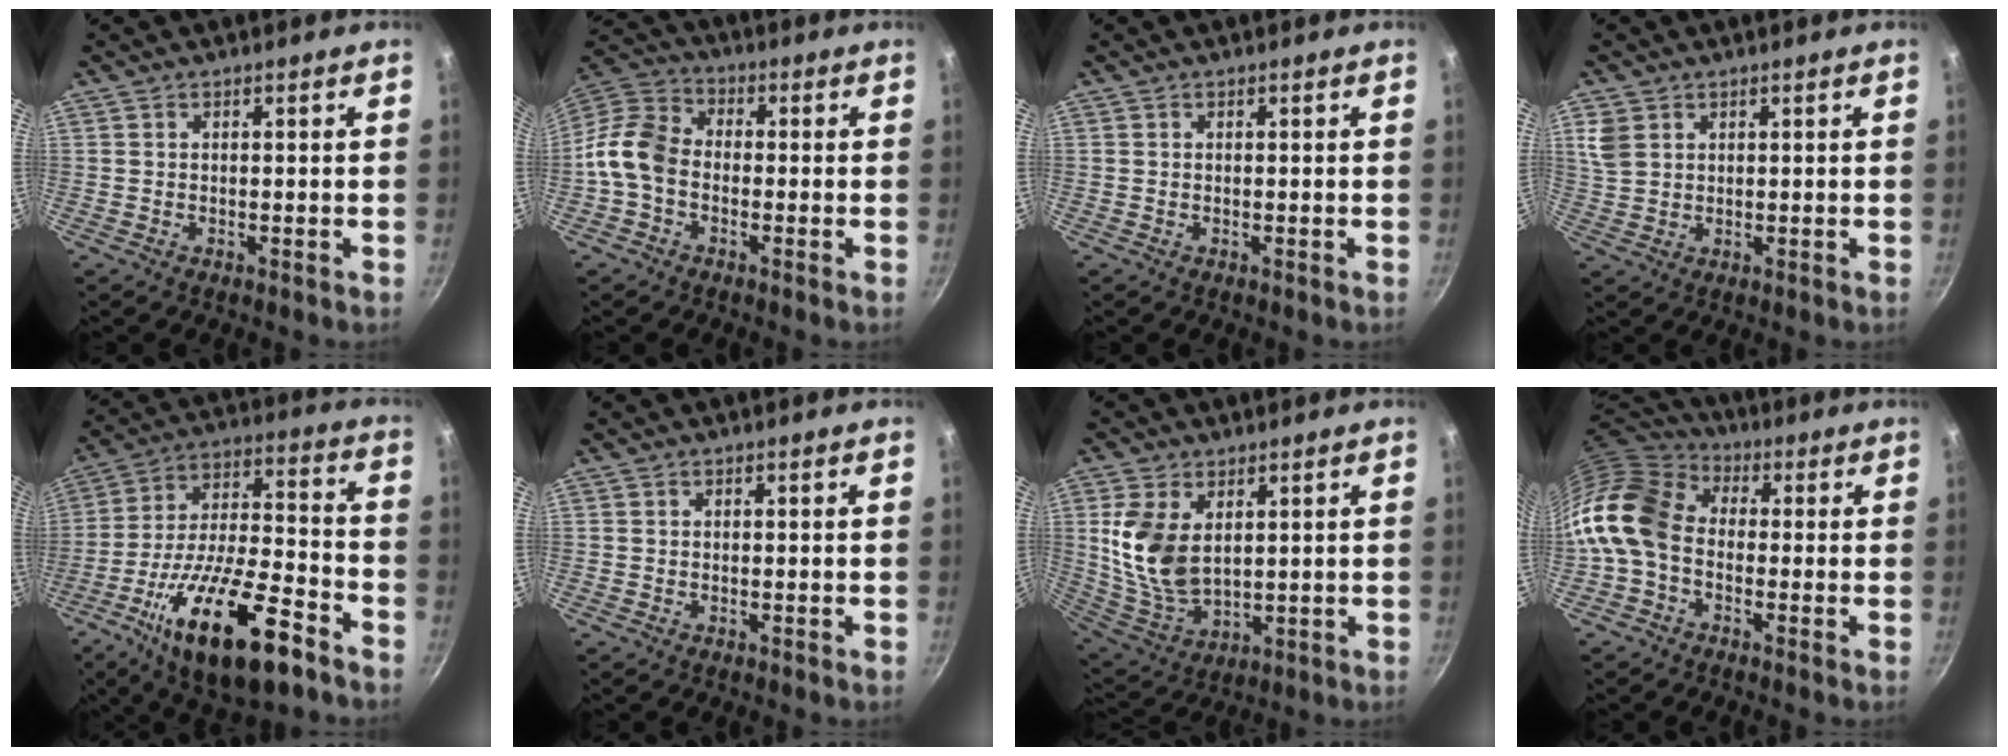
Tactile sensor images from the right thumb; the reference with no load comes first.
{"total": 9.4, "force": [-2.4, 6.8, 6.0], "torque": [-0.103, 0.034, -0.071]}
{"total": 0.0}
{"total": 4.5, "force": [2.0, 3.3, 2.2], "torque": [-0.038, -0.005, 0.045]}
{"total": 23.5, "force": [-12.4, 8.4, 18.1], "torque": [-0.289, 0.047, -0.212]}
{"total": 0.0}
{"total": 12.4, "force": [3.0, 7.7, 9.3], "torque": [-0.181, -0.027, 0.072]}
{"total": 14.6, "force": [-2.3, 10.7, 9.7], "torque": [-0.182, 0.043, -0.071]}